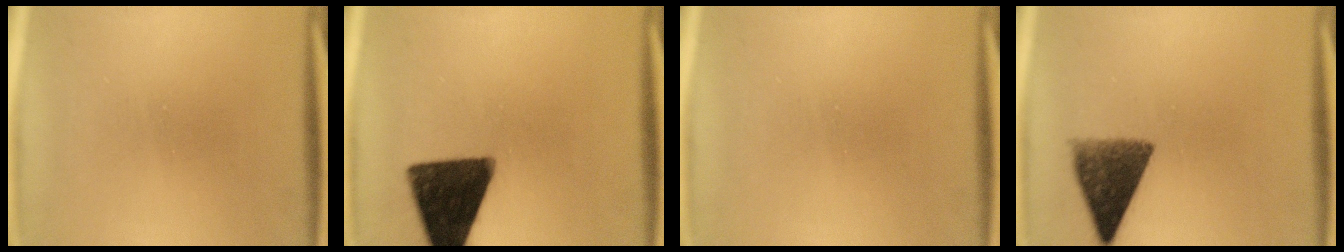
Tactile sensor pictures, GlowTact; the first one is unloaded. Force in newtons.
{"total": 15.1}
{"total": 0.0}
{"total": 8.7}